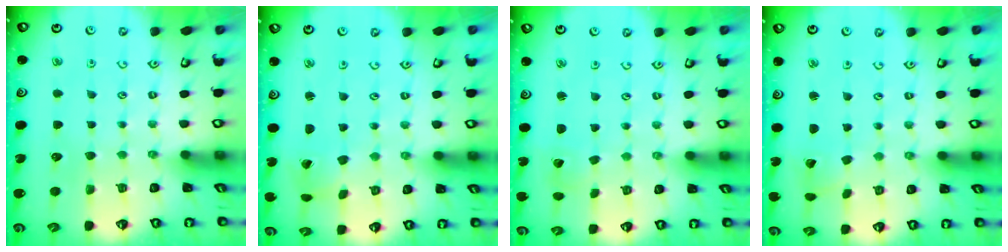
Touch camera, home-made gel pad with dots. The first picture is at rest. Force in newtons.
{"total": 1.6, "press": 1.6, "slide": 0.2}
{"total": 2.0, "press": 2.0, "slide": 0.2}
{"total": 2.0, "press": 2.0, "slide": 0.3}